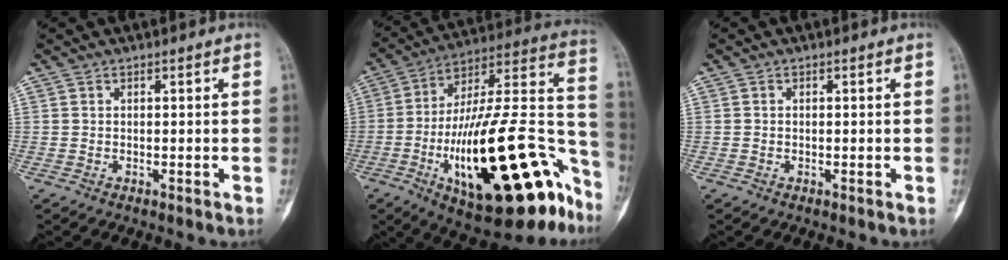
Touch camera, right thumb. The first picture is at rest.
{"total": 35.1, "force": [-14.3, 12.4, 29.5], "torque": [-0.395, 0.071, -0.212]}
{"total": 0.0}